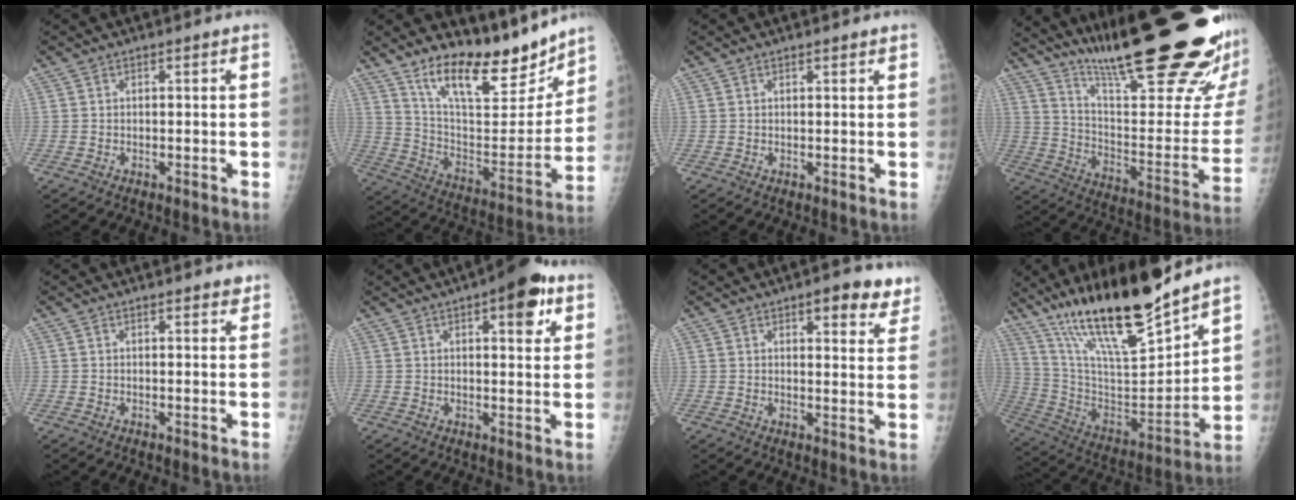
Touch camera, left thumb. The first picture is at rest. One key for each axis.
{"total": 20.8, "fx": 16.0, "fy": 6.7, "fz": 11.4, "tx": -0.131, "ty": -0.094, "tz": 0.272}
{"total": 1.5, "fx": 1.2, "fy": 0.4, "fz": 0.8, "tx": -0.010, "ty": -0.004, "tz": 0.016}
{"total": 34.0, "fx": 24.3, "fy": 5.1, "fz": 23.2, "tx": -0.294, "ty": -0.122, "tz": 0.363}
{"total": 3.4, "fx": 2.7, "fy": 1.0, "fz": 1.8, "tx": -0.006, "ty": -0.007, "tz": 0.034}
{"total": 9.6, "fx": 4.7, "fy": 3.4, "fz": 7.6, "tx": -0.077, "ty": -0.014, "tz": 0.056}
{"total": 9.4, "fx": 6.4, "fy": 3.3, "fz": 6.1, "tx": -0.041, "ty": -0.031, "tz": 0.076}
{"total": 25.3, "fx": 19.3, "fy": 4.8, "fz": 15.7, "tx": -0.246, "ty": -0.089, "tz": 0.342}